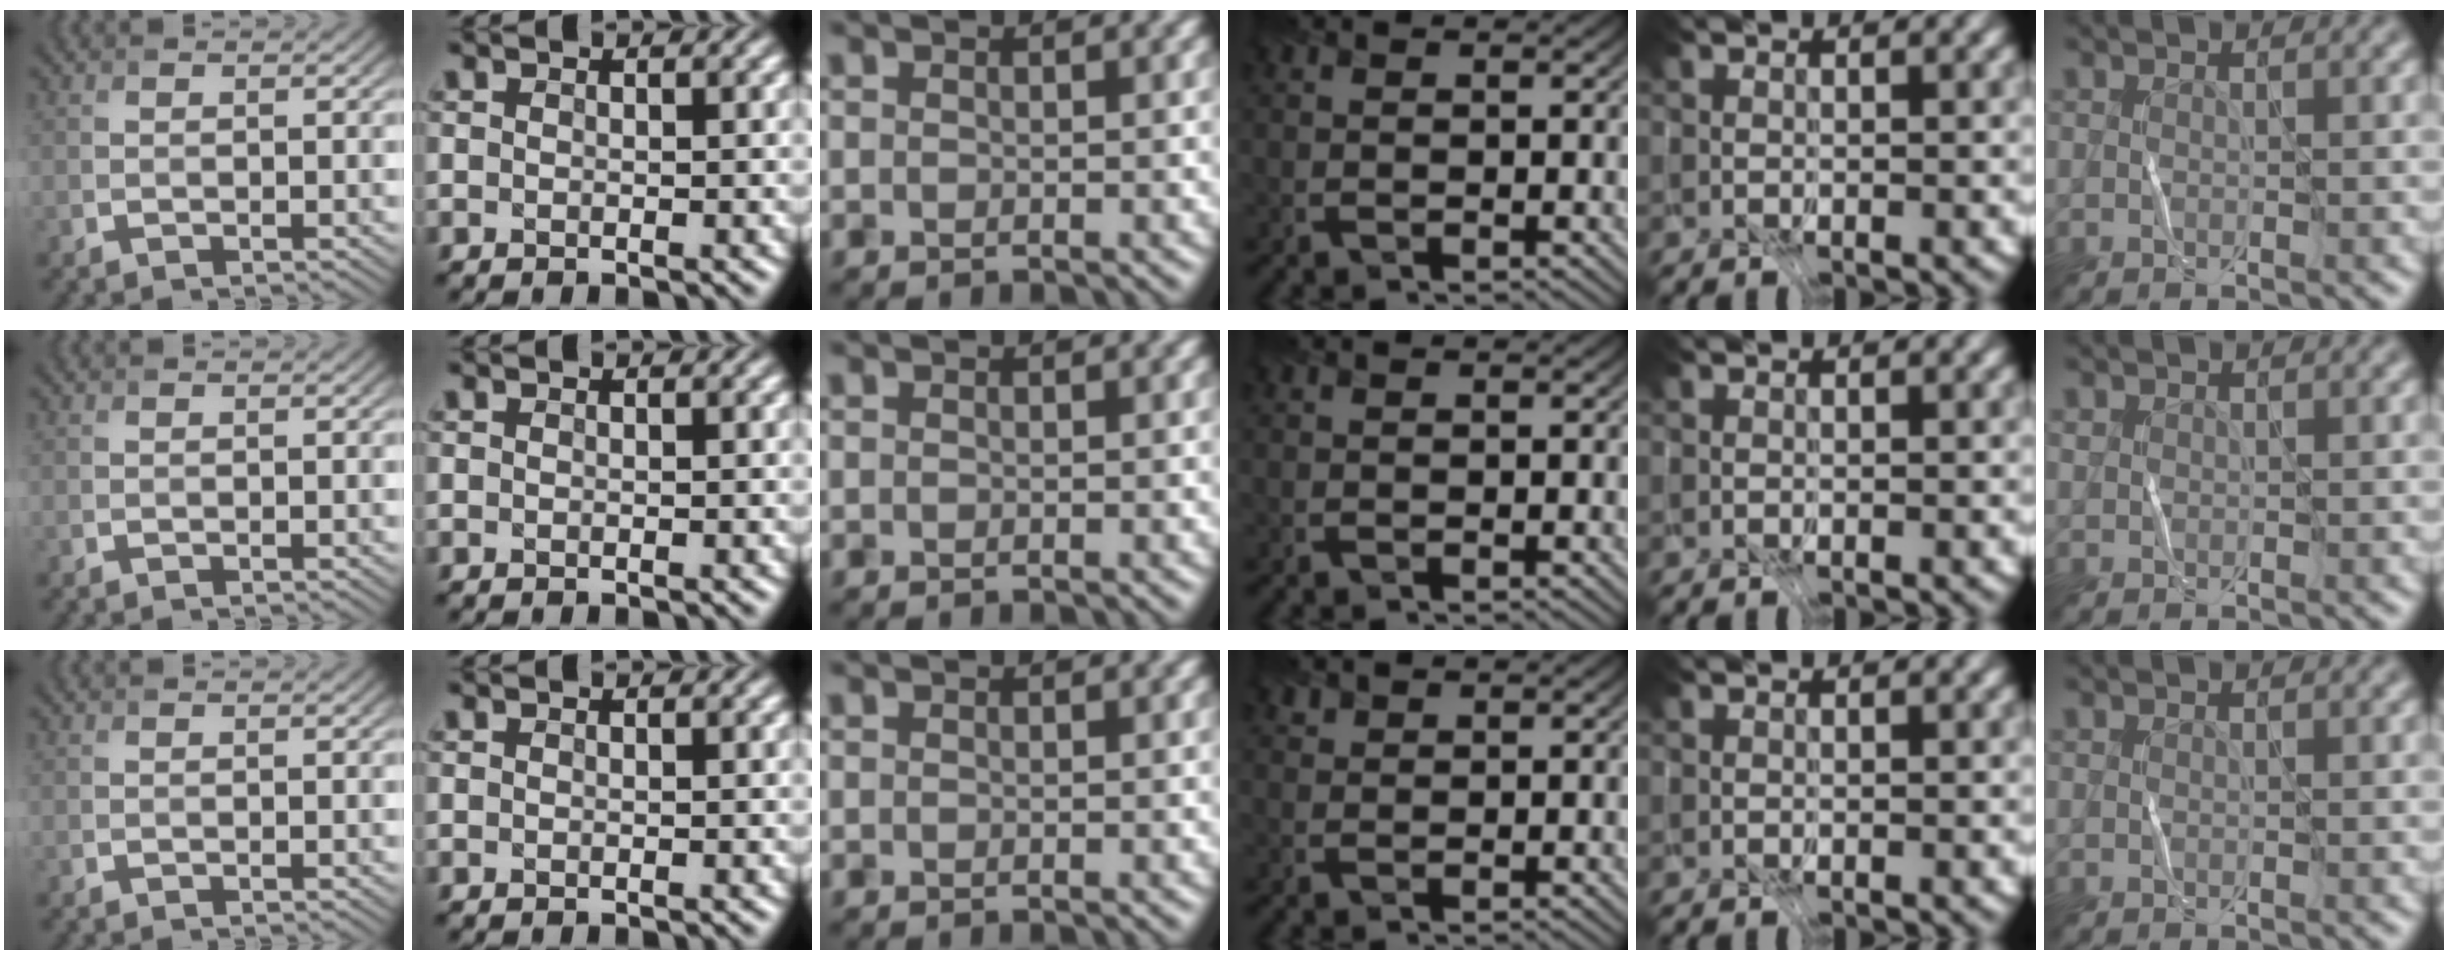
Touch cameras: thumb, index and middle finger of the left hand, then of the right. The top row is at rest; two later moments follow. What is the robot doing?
{"motion": "fold", "object": "coffee filter"}